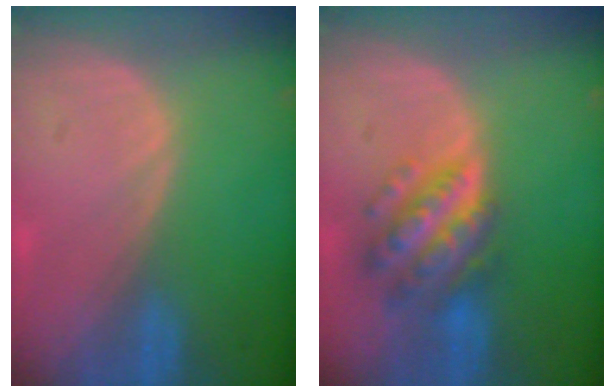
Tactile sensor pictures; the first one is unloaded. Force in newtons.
{"total": 7.5, "press": 7.5, "slide": 0.5}